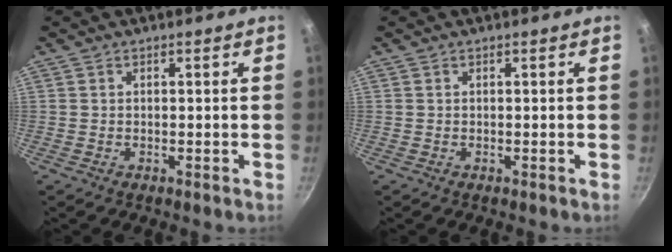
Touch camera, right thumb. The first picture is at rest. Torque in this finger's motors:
{"motor_torque": [-0.23, 0.05, 0.00, 0.00, 0.03]}